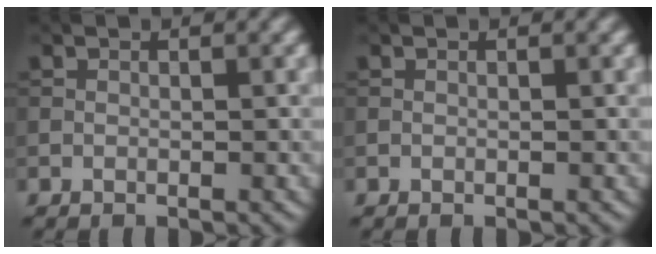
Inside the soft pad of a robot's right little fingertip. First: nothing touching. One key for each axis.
{"total": 0.0}